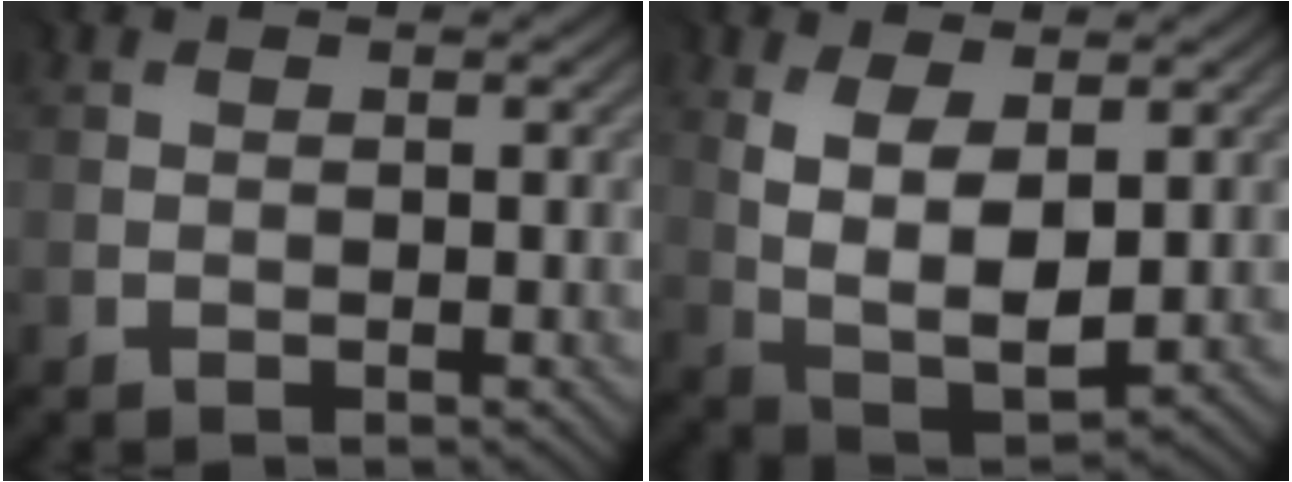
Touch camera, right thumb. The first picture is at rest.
{"total": 6.8, "force": [2.0, 3.3, 5.7], "torque": [-0.133, -0.006, 0.042]}